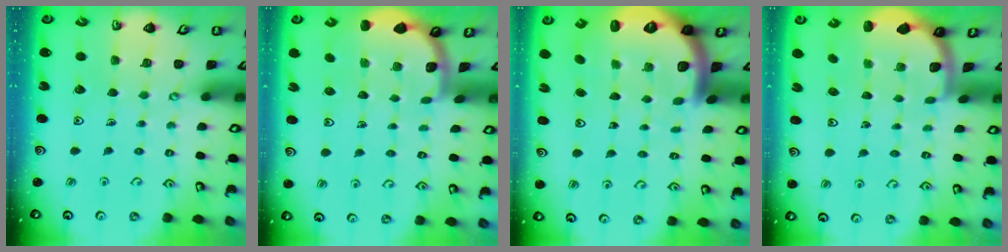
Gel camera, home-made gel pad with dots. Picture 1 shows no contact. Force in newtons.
{"total": 1.8, "press": 1.8, "slide": 0.0}
{"total": 5.5, "press": 5.5, "slide": 0.8}
{"total": 1.8, "press": 1.7, "slide": 0.3}